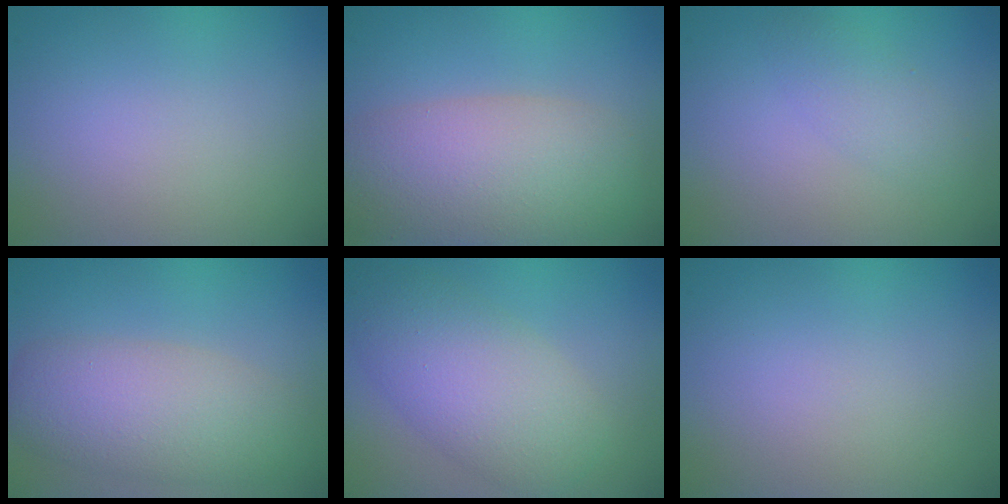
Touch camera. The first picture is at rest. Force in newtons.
{"total": 7.7, "press": 7.7, "slide": 0.3}
{"total": 2.0, "press": 2.0, "slide": 0.1}
{"total": 5.6, "press": 5.6, "slide": 0.3}
{"total": 6.2, "press": 6.2, "slide": 0.3}
{"total": 0.0}